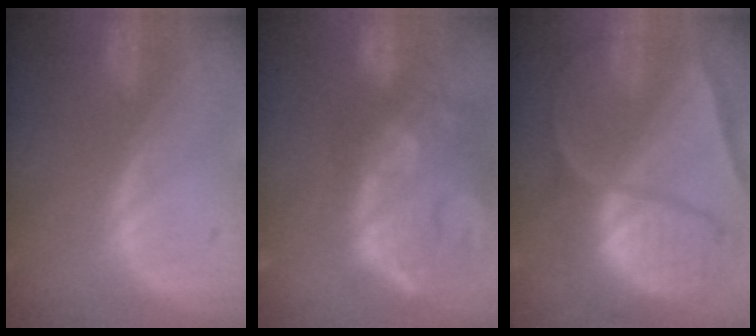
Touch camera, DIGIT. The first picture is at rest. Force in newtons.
{"total": 15.0, "press": 12.0, "slide": 9.0}
{"total": 10.7, "press": 10.7, "slide": 1.1}